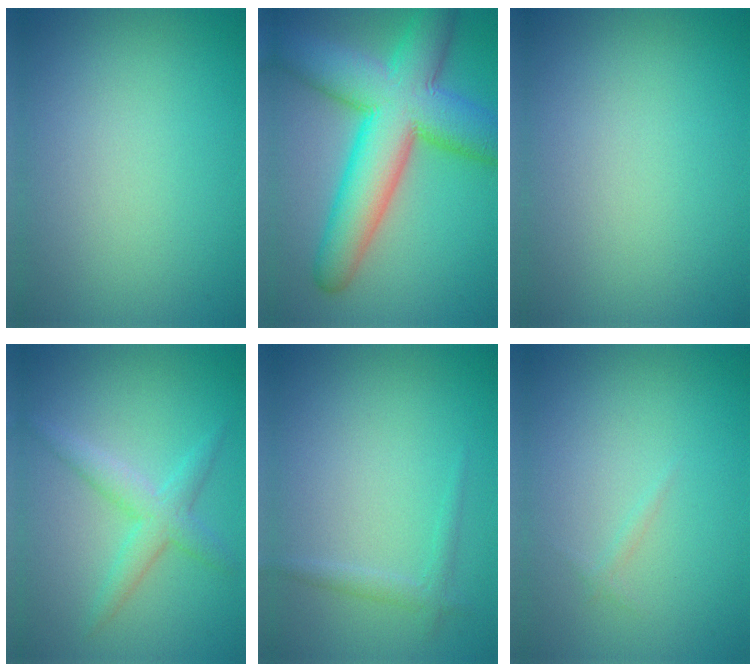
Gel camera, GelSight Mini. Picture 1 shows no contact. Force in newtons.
{"total": 11.9, "press": 11.9, "slide": 0.6}
{"total": 0.0}
{"total": 2.9, "press": 2.9, "slide": 0.1}
{"total": 1.2, "press": 1.2, "slide": 0.0}
{"total": 0.5, "press": 0.5, "slide": 0.0}